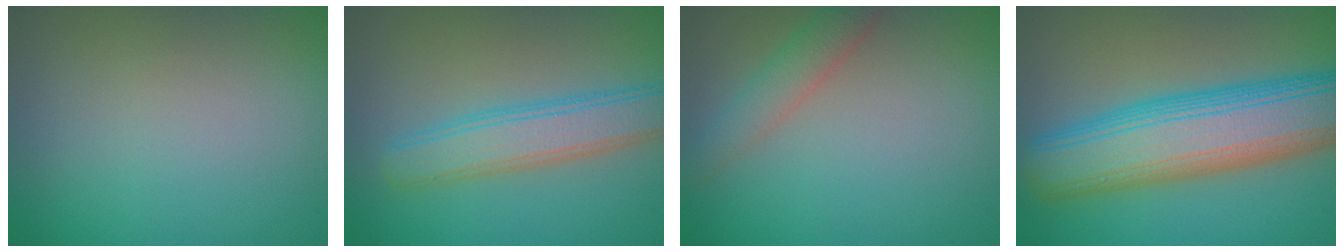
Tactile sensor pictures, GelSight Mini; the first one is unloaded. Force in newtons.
{"total": 4.5, "press": 4.5, "slide": 0.1}
{"total": 2.4, "press": 2.4, "slide": 0.1}
{"total": 11.2, "press": 11.2, "slide": 0.4}